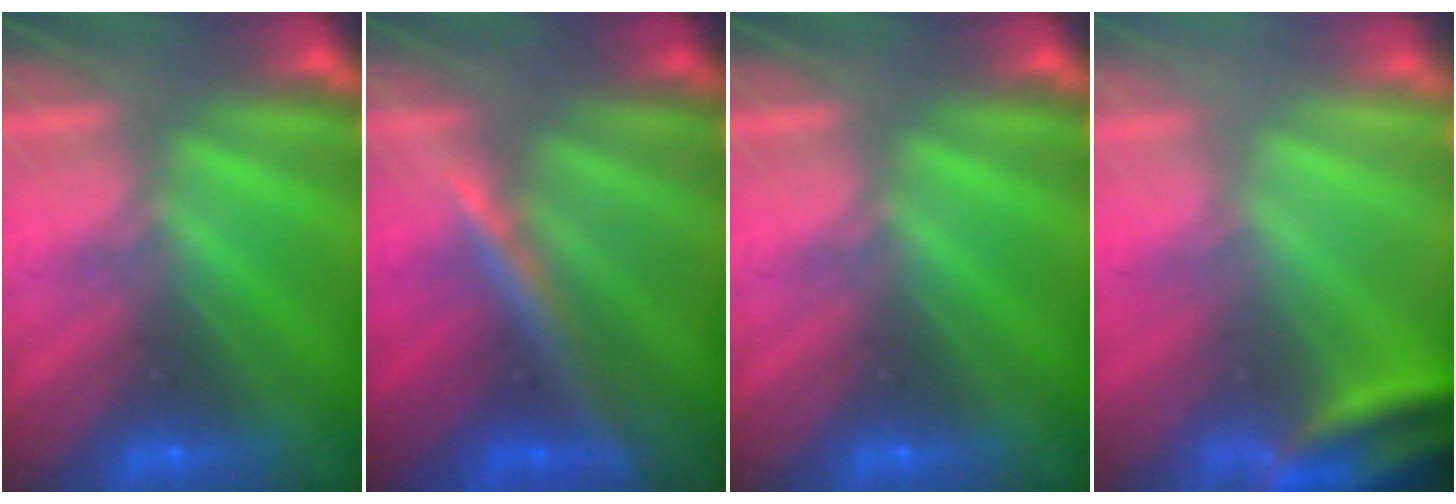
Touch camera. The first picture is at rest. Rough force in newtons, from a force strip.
{"total": 2.4}
{"total": 0.0}
{"total": 3.6}